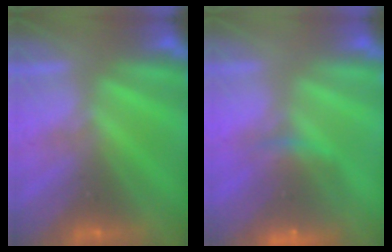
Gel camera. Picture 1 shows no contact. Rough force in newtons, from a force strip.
{"total": 7.2}